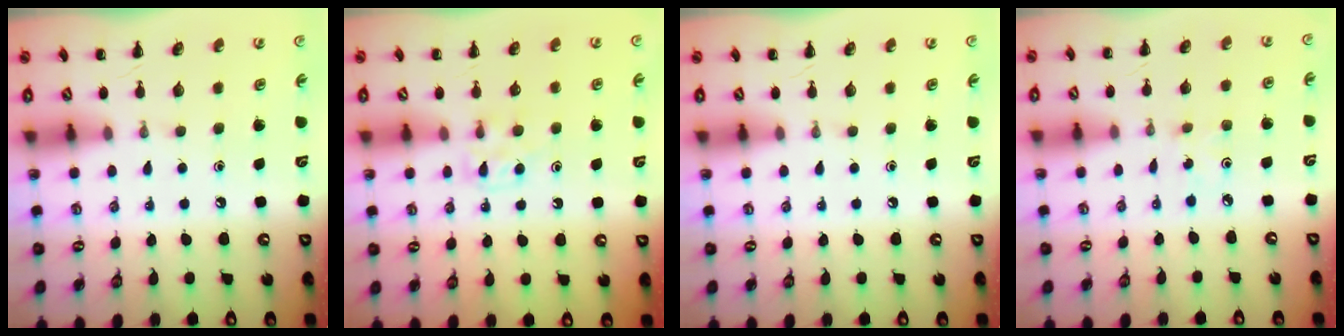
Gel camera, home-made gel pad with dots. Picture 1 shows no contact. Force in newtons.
{"total": 3.9, "press": 3.7, "slide": 1.3}
{"total": 0.0}
{"total": 0.6, "press": 0.6, "slide": 0.2}